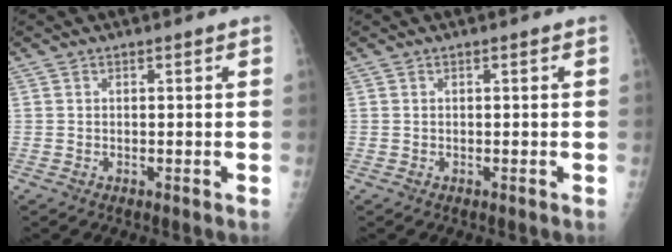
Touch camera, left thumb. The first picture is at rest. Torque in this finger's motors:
{"motor_torque": [-0.06, 0.13, 0.08, 0.03, 0.00]}